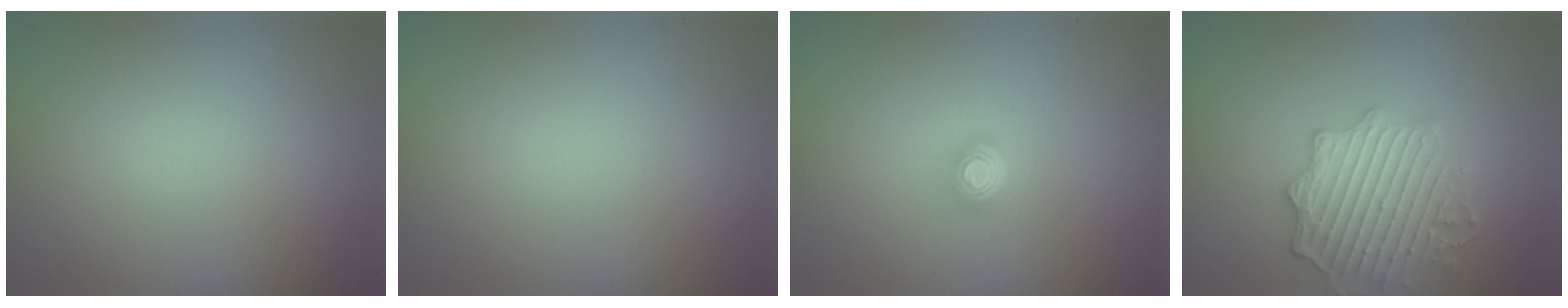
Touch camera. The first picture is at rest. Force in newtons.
{"total": 0.0}
{"total": 2.0, "press": 1.3, "slide": 1.6}
{"total": 4.2, "press": 4.1, "slide": 1.0}